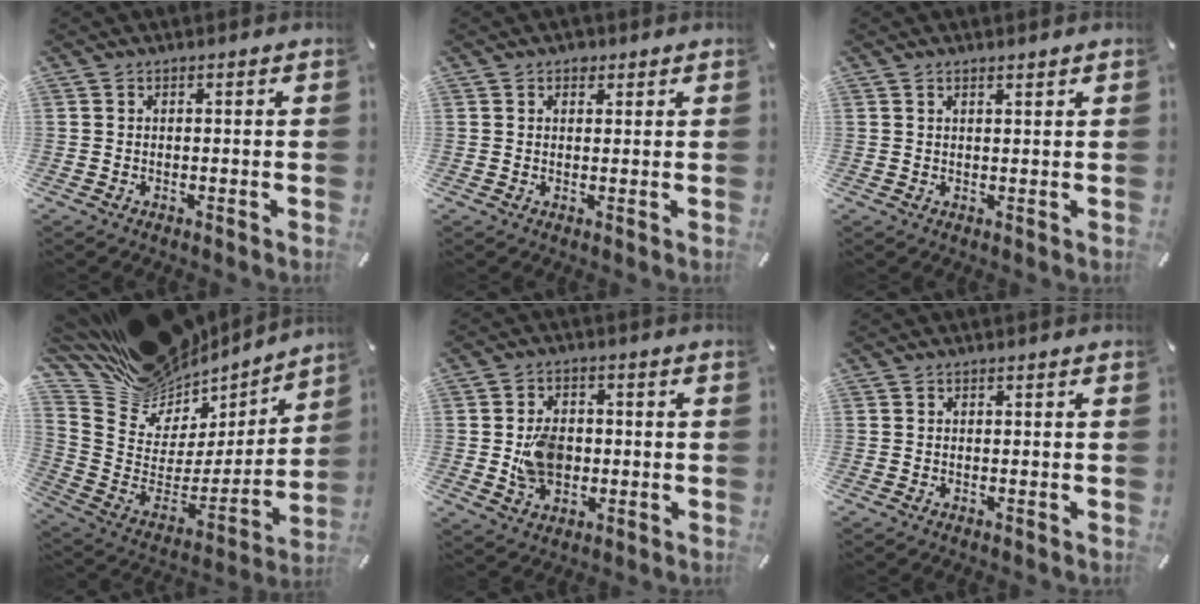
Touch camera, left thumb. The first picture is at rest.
{"total": 1.8, "force": [1.1, 1.3, 0.5], "torque": [0.005, -0.004, 0.017]}
{"total": 1.2, "force": [1.0, 0.1, 0.6], "torque": [-0.011, -0.003, 0.019]}
{"total": 16.7, "force": [13.7, 9.3, 1.9], "torque": [-0.058, -0.121, 0.253]}
{"total": 9.3, "force": [-0.8, 7.2, 5.8], "torque": [-0.100, 0.005, -0.014]}
{"total": 0.0}